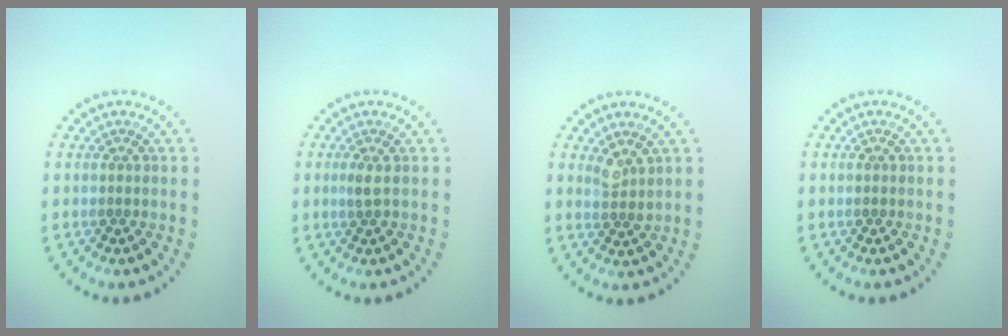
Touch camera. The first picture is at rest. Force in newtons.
{"total": 0.9, "press": 0.9, "slide": 0.3}
{"total": 1.6, "press": 1.4, "slide": 0.9}
{"total": 0.6, "press": 0.6, "slide": 0.1}